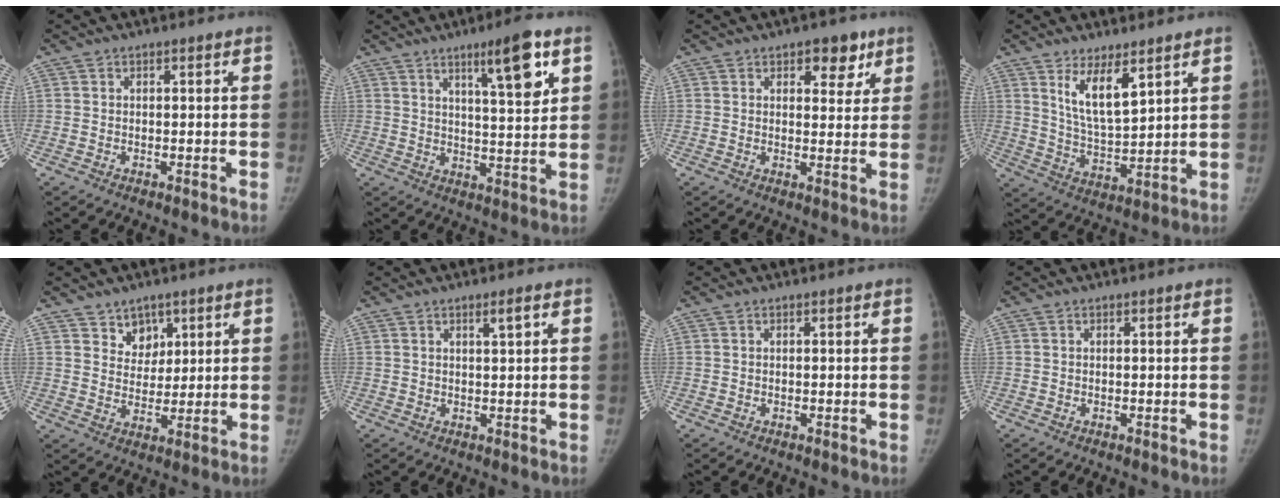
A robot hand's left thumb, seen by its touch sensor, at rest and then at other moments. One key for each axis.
{"total": 10.4, "fx": 5.4, "fy": 1.7, "fz": 8.7, "tx": -0.125, "ty": -0.030, "tz": 0.085}
{"total": 6.0, "fx": 3.4, "fy": 3.5, "fz": 3.6, "tx": -0.013, "ty": -0.015, "tz": 0.041}
{"total": 8.8, "fx": 5.1, "fy": 2.8, "fz": 6.7, "tx": -0.108, "ty": -0.046, "tz": 0.103}
{"total": 5.3, "fx": 3.4, "fy": 4.0, "fz": 0.8, "tx": 0.021, "ty": -0.025, "tz": 0.063}
{"total": 1.5, "fx": 0.9, "fy": 0.0, "fz": 1.3, "tx": -0.021, "ty": -0.007, "tz": 0.015}
{"total": 0.0}
{"total": 0.0}